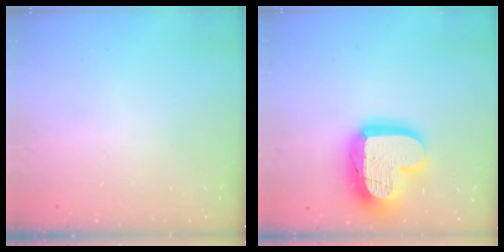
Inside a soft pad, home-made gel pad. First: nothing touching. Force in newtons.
{"total": 21.4, "press": 21.3, "slide": 1.7}